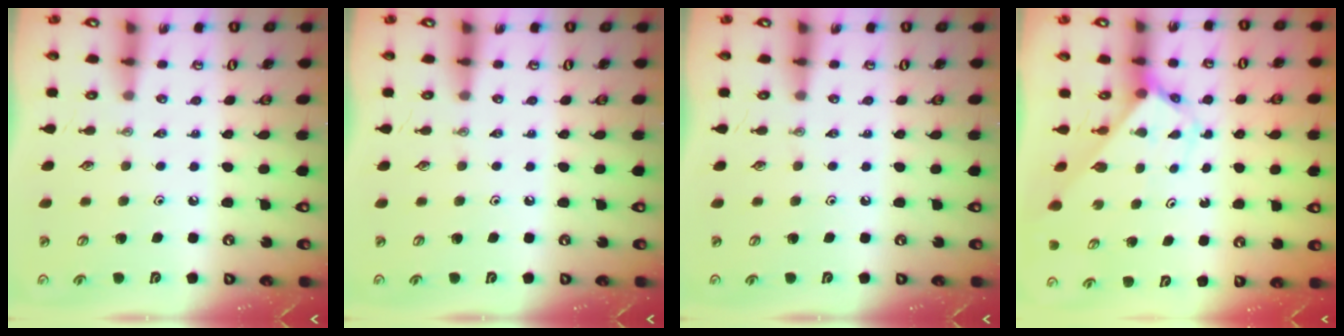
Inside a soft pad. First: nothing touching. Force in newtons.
{"total": 0.0}
{"total": 0.0}
{"total": 2.8, "press": 2.8, "slide": 0.1}